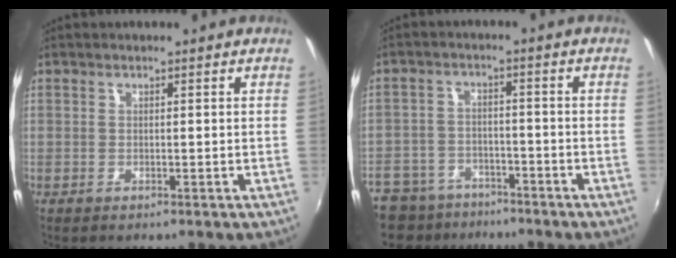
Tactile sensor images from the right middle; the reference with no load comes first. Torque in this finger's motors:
{"motor_torque": [0.35, -0.28, 0.38, 0.14]}